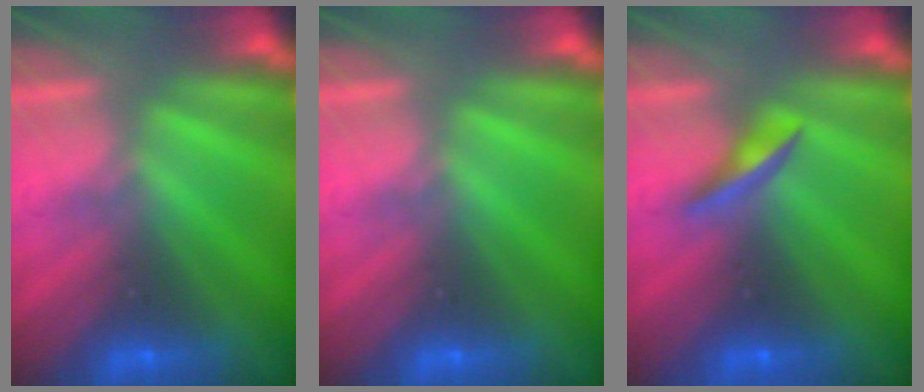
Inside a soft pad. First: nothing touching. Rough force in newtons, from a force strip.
{"total": 0.0}
{"total": 2.2}